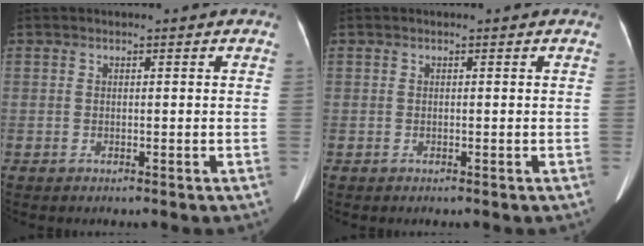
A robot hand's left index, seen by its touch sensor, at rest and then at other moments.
{"total": 0.0}